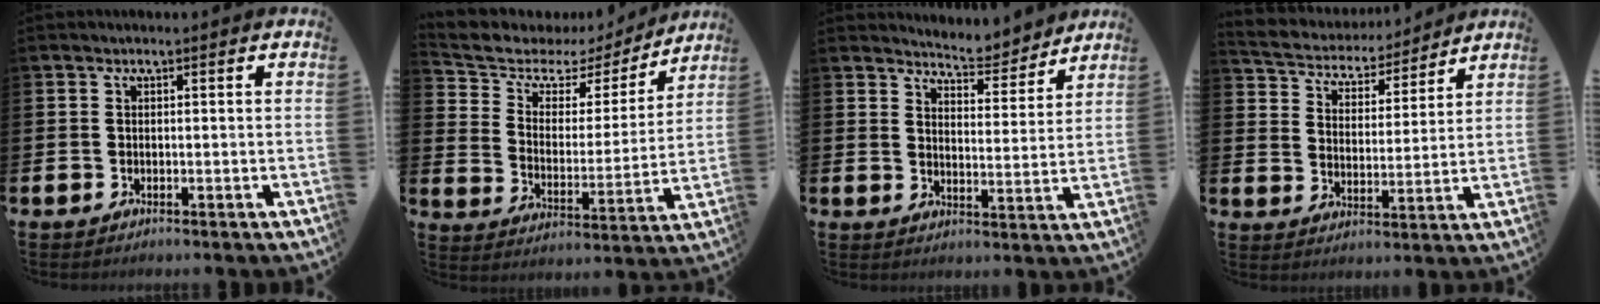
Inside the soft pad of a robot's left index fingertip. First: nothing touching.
{"total": 6.4, "force": [5.0, 3.6, 1.7], "torque": [-0.074, -0.034, 0.081]}
{"total": 6.2, "force": [6.1, 0.7, 0.3], "torque": [-0.010, -0.053, 0.107]}
{"total": 5.0, "force": [4.8, 1.6, 0.0], "torque": [-0.037, -0.042, 0.079]}